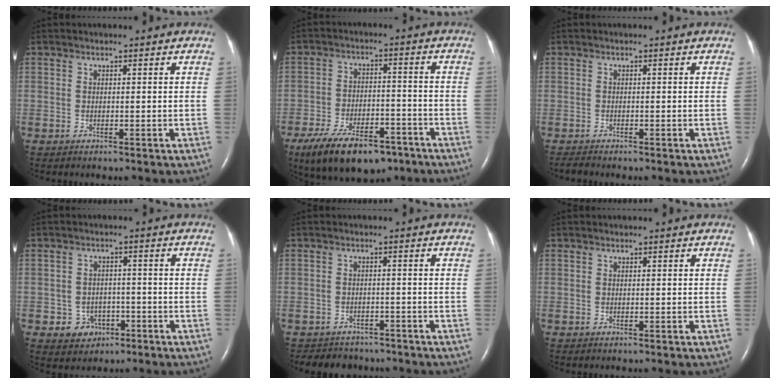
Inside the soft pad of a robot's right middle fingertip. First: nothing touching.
{"total": 14.0, "force": [-9.7, 5.8, 8.2], "torque": [-0.144, -0.007, -0.155]}
{"total": 0.9, "force": [-0.9, 0.0, 0.2], "torque": [-0.013, -0.006, -0.016]}
{"total": 4.2, "force": [-1.8, 3.6, 0.9], "torque": [-0.010, 0.010, -0.016]}
{"total": 5.7, "force": [-5.0, 2.6, 0.4], "torque": [-0.008, 0.002, -0.067]}
{"total": 0.0}